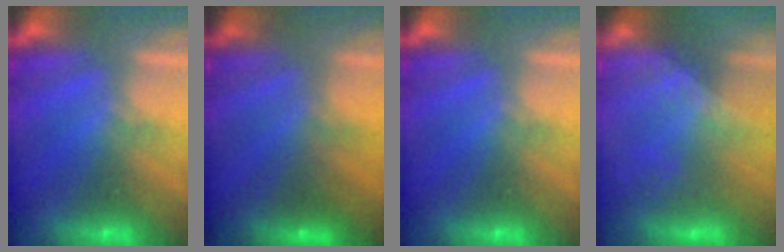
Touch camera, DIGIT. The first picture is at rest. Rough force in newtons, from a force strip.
{"total": 1.5}
{"total": 0.0}
{"total": 2.4}